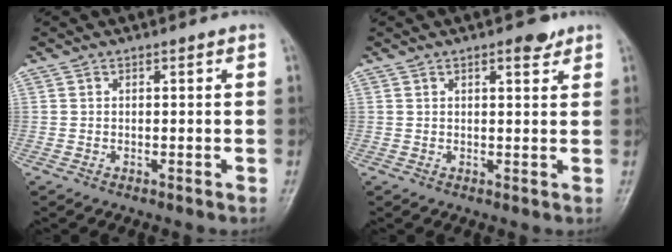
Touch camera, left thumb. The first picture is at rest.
{"total": 3.0, "force": [1.9, 1.1, 2.0], "torque": [-0.022, -0.008, 0.024]}